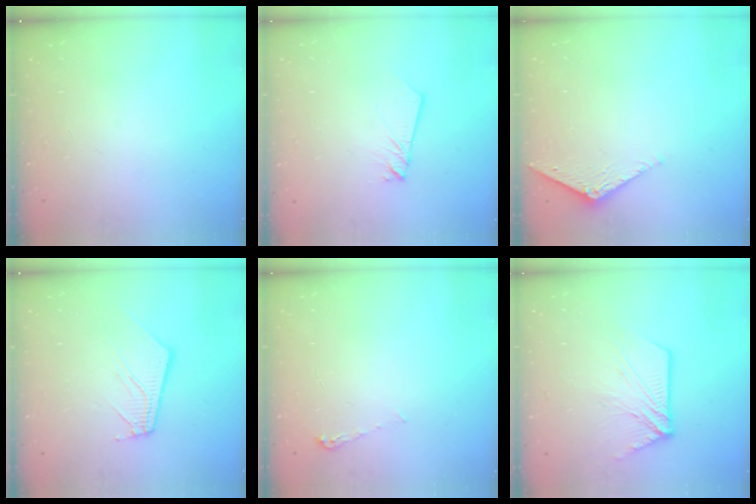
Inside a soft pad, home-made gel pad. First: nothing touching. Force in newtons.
{"total": 2.7, "press": 2.7, "slide": 0.2}
{"total": 5.2, "press": 5.2, "slide": 0.5}
{"total": 8.2, "press": 8.1, "slide": 1.1}
{"total": 4.4, "press": 4.4, "slide": 0.5}
{"total": 10.5, "press": 10.4, "slide": 1.2}